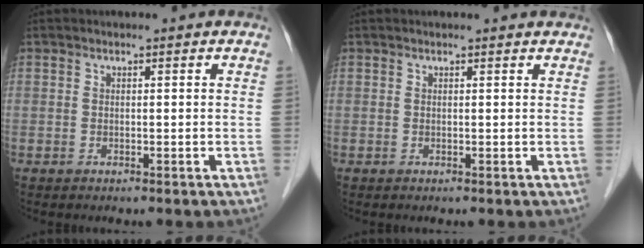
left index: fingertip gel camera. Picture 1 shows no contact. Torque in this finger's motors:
{"motor_torque": [0.71, -0.70, 0.02, 0.00]}